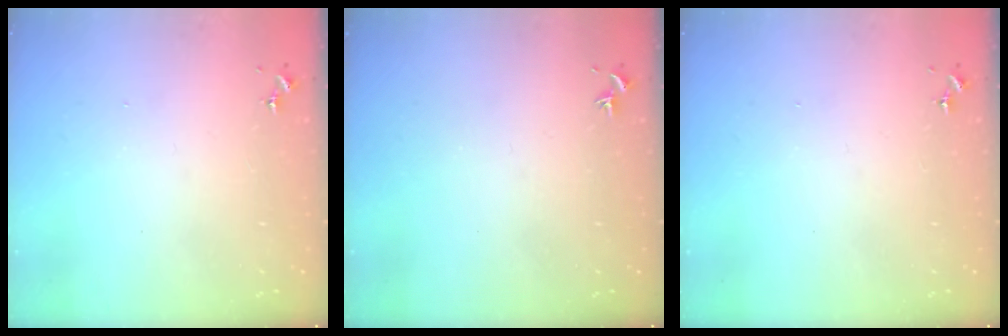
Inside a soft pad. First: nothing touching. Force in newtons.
{"total": 0.0}
{"total": 1.3, "press": 0.9, "slide": 0.9}